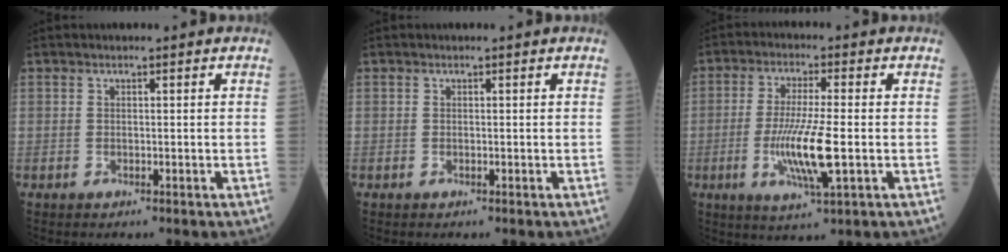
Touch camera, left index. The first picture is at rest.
{"total": 0.0}
{"total": 9.1, "force": [-1.8, 0.6, 8.9], "torque": [-0.177, -0.018, -0.035]}